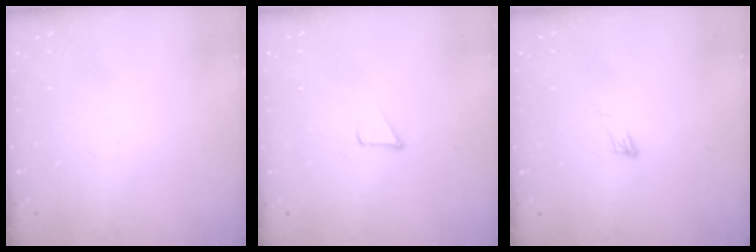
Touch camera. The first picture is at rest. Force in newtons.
{"total": 1.7, "press": 1.7, "slide": 0.1}
{"total": 3.8, "press": 3.8, "slide": 0.3}